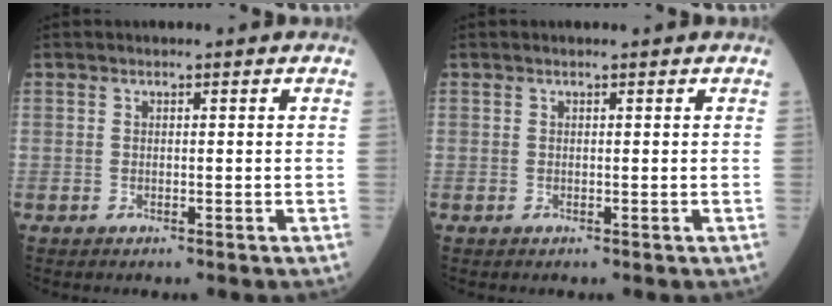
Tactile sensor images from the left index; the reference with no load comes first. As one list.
[{"total": 0.5, "force": [0.5, -0.1, 0.3], "torque": [-0.005, 0.002, 0.009]}]